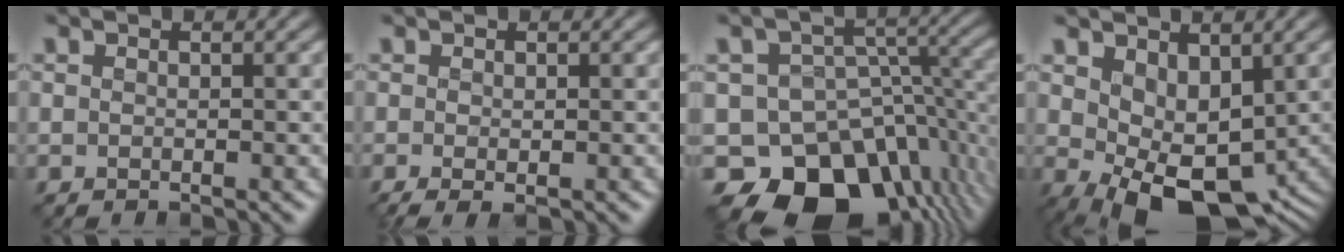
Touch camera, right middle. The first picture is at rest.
{"total": 1.5, "force": [-0.4, 0.7, 1.2], "torque": [-0.029, -0.006, -0.005]}
{"total": 12.8, "force": [-7.1, 8.5, 6.5], "torque": [-0.104, -0.017, -0.108]}
{"total": 7.4, "force": [-0.4, 4.6, 5.7], "torque": [-0.096, -0.023, 0.010]}